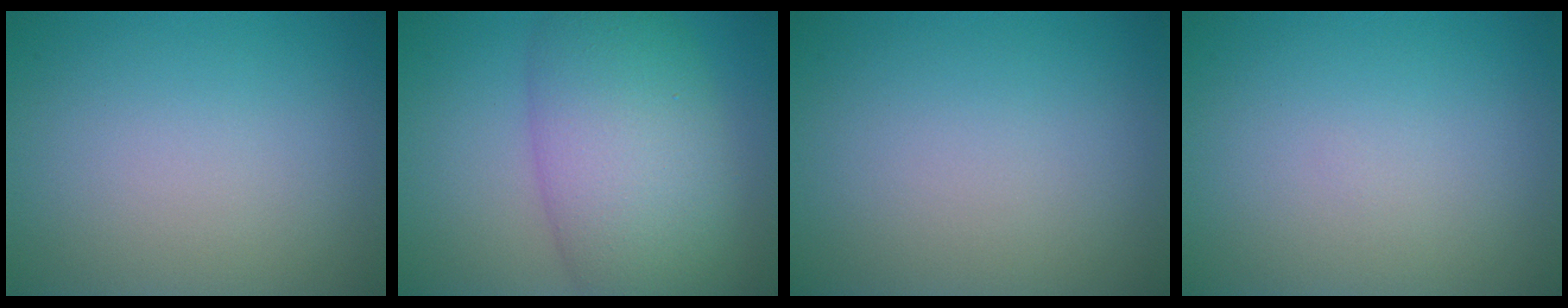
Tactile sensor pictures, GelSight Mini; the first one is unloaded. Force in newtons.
{"total": 9.5, "press": 9.5, "slide": 0.3}
{"total": 0.0}
{"total": 0.0}